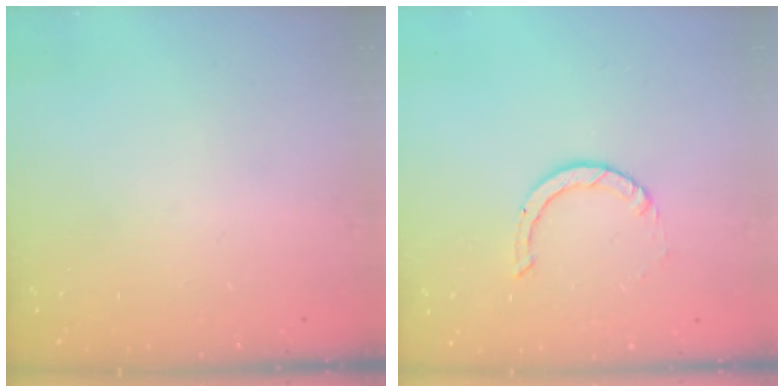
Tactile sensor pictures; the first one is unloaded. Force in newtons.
{"total": 2.0, "press": 2.0, "slide": 0.2}